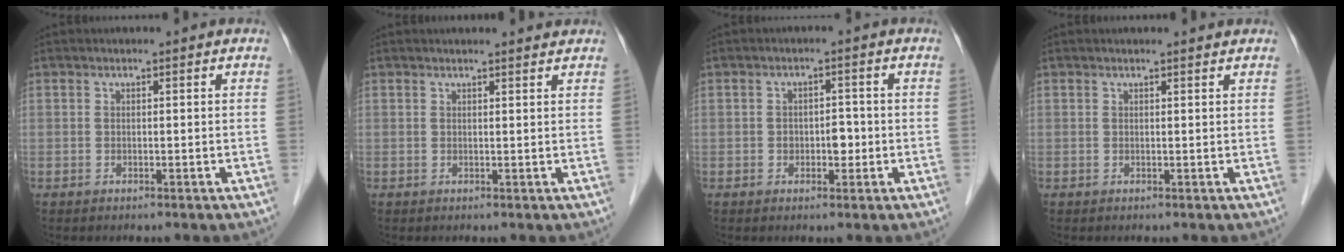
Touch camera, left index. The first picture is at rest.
{"total": 3.6, "force": [3.5, 0.3, 0.8], "torque": [-0.016, 0.007, 0.037]}
{"total": 2.6, "force": [-0.7, 1.7, 1.9], "torque": [-0.024, 0.006, -0.006]}
{"total": 1.7, "force": [1.6, 0.0, 0.4], "torque": [-0.012, 0.004, 0.020]}